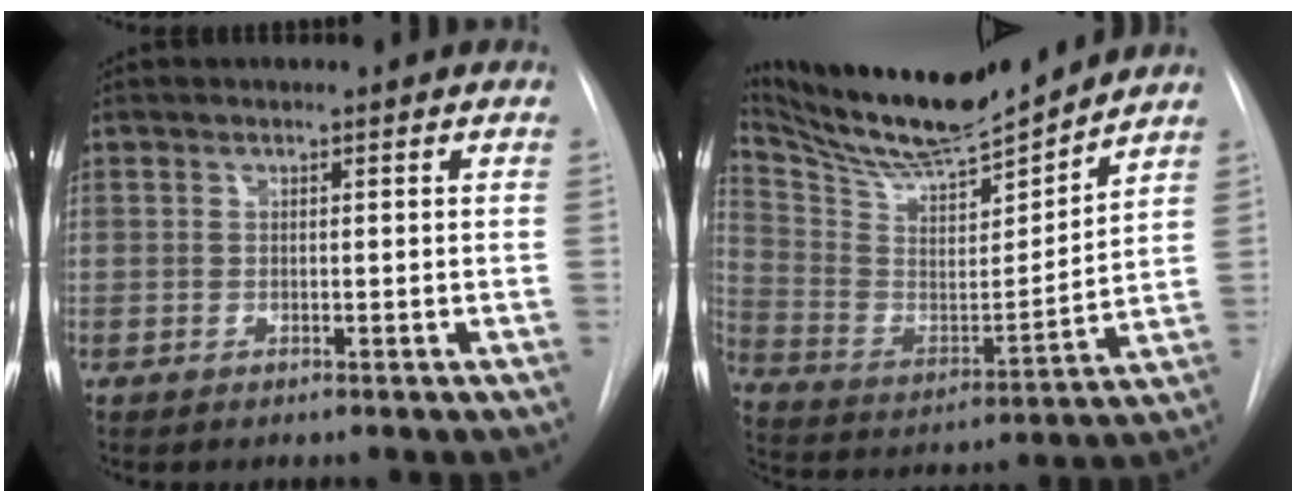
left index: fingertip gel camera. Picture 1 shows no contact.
{"total": 17.7, "force": [16.3, 1.7, 6.7], "torque": [-0.140, -0.017, 0.284]}